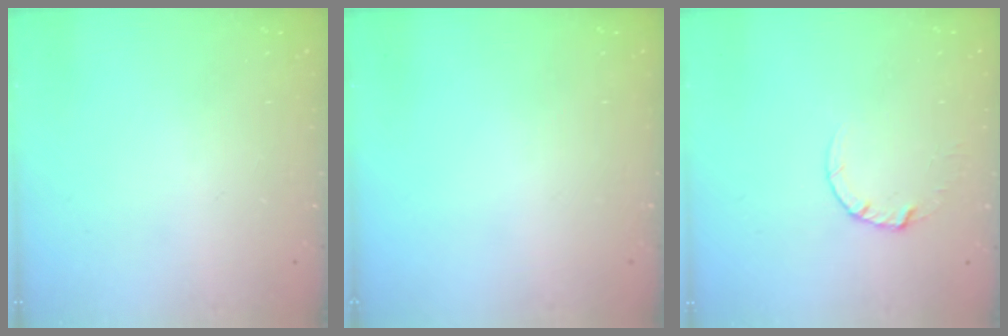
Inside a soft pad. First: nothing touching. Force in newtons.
{"total": 0.0}
{"total": 2.7, "press": 2.7, "slide": 0.2}